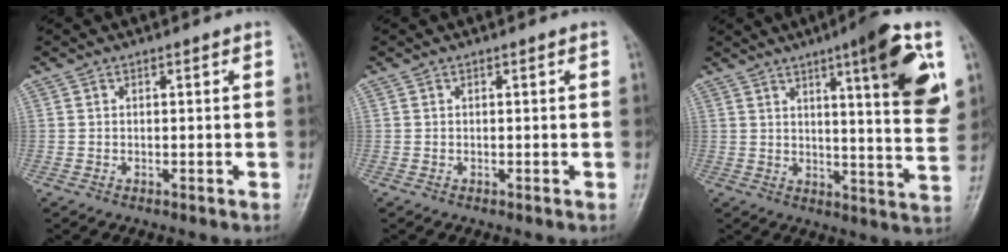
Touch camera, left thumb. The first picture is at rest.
{"total": 0.0}
{"total": 16.0, "force": [6.8, 2.5, 14.3], "torque": [-0.181, -0.034, 0.093]}